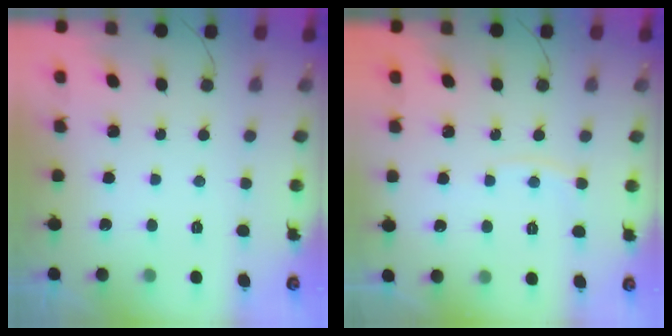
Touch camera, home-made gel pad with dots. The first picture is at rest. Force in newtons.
{"total": 3.9, "press": 3.9, "slide": 0.2}